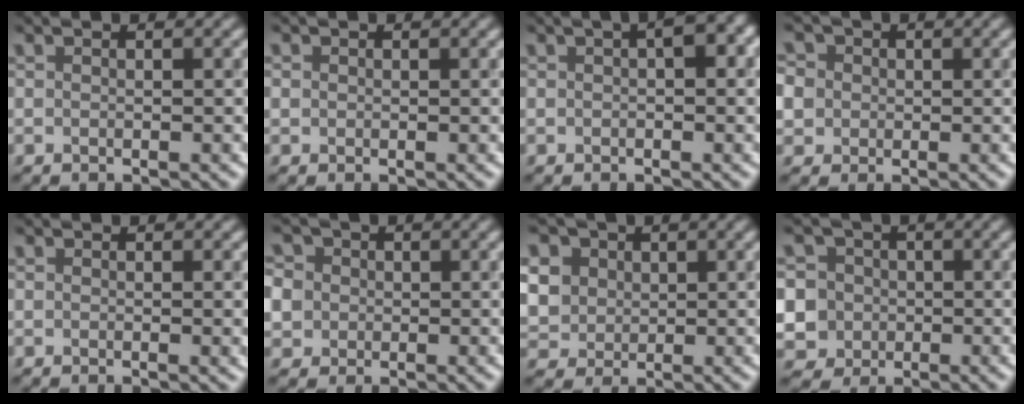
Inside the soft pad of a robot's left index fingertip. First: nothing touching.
{"total": 0.7, "force": [0.2, 0.7, 0.1], "torque": [0.003, 0.000, 0.000]}
{"total": 3.0, "force": [0.7, 1.3, 2.6], "torque": [-0.028, 0.011, 0.008]}
{"total": 6.0, "force": [1.2, 5.4, 2.5], "torque": [-0.063, 0.028, -0.003]}
{"total": 0.9, "force": [0.2, 0.3, 0.8], "torque": [-0.006, -0.004, 0.003]}
{"total": 6.8, "force": [1.1, 6.0, 2.9], "torque": [-0.070, 0.028, -0.005]}
{"total": 10.4, "force": [4.0, 8.4, 4.8], "torque": [-0.125, 0.023, 0.064]}
{"total": 8.9, "force": [-0.3, 8.5, 2.7], "torque": [-0.071, 0.014, -0.027]}